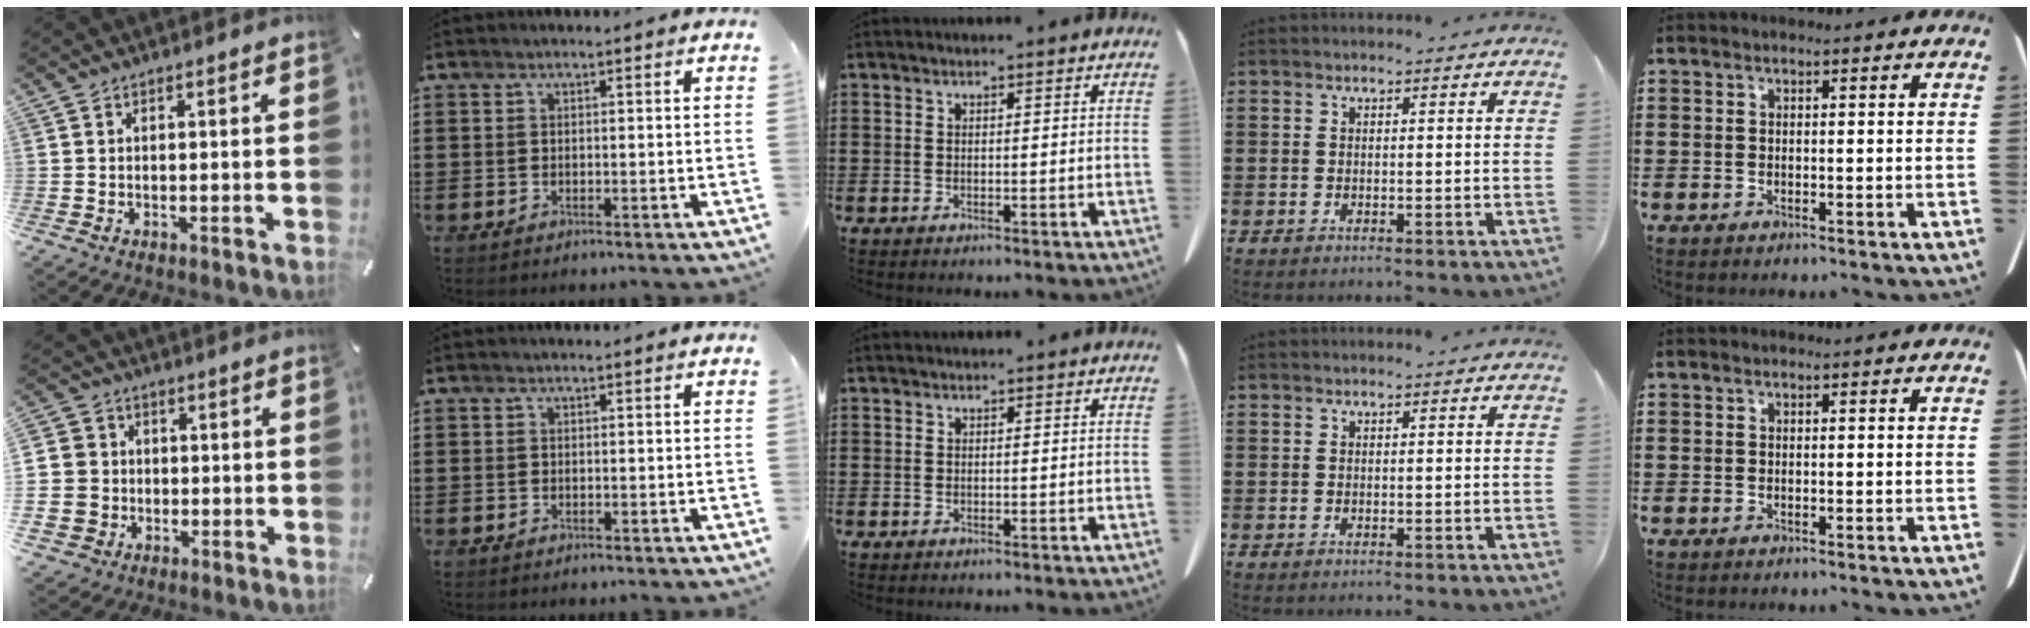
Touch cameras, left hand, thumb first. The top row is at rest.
{"thumb": {"total": 8.9, "force": [-0.9, 8.6, 2.0], "torque": [-0.060, 0.011, -0.014]}}